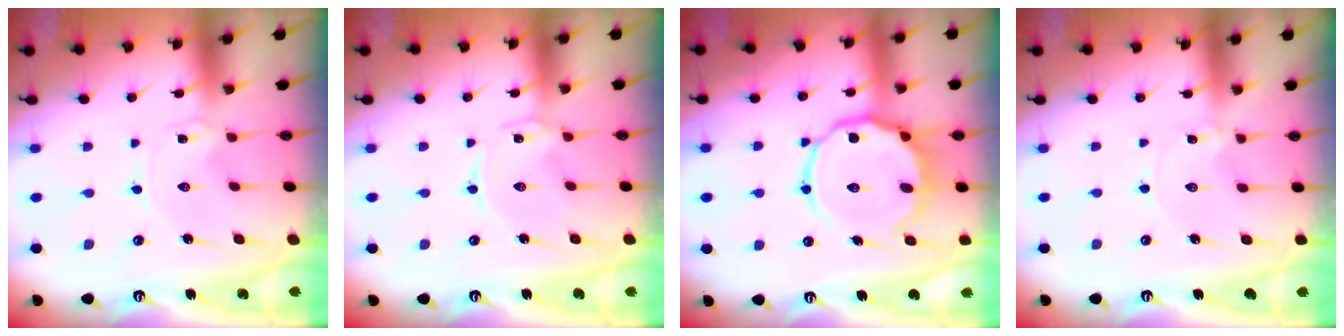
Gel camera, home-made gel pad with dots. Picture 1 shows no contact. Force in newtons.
{"total": 1.4, "press": 1.4, "slide": 0.3}
{"total": 13.7, "press": 13.6, "slide": 1.2}
{"total": 1.5, "press": 1.5, "slide": 0.2}